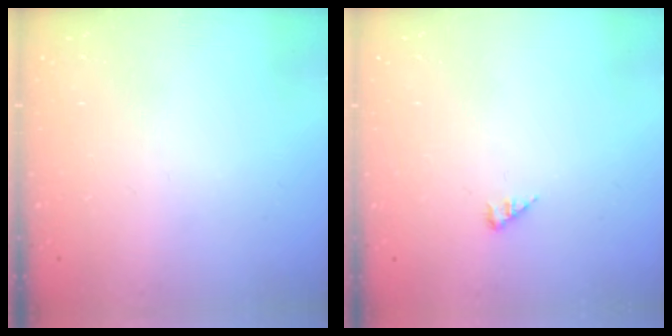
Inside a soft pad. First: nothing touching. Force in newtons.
{"total": 1.0, "press": 0.9, "slide": 0.2}